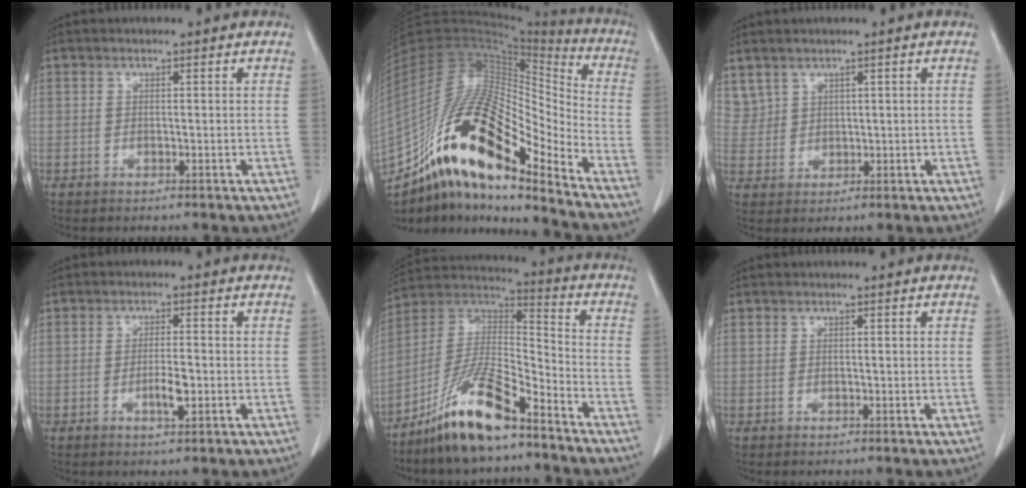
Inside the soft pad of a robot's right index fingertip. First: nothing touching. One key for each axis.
{"total": 24.1, "fx": -15.0, "fy": 5.0, "fz": 18.1, "tx": -0.364, "ty": -0.002, "tz": -0.270}
{"total": 3.6, "fx": 2.7, "fy": 2.4, "fz": 0.2, "tx": 0.004, "ty": 0.008, "tz": 0.063}
{"total": 3.3, "fx": -0.9, "fy": 0.7, "fz": 3.1, "tx": -0.055, "ty": 0.002, "tz": -0.010}
{"total": 14.2, "fx": -10.2, "fy": 2.4, "fz": 9.7, "tx": -0.189, "ty": 0.003, "tz": -0.186}
{"total": 0.0}